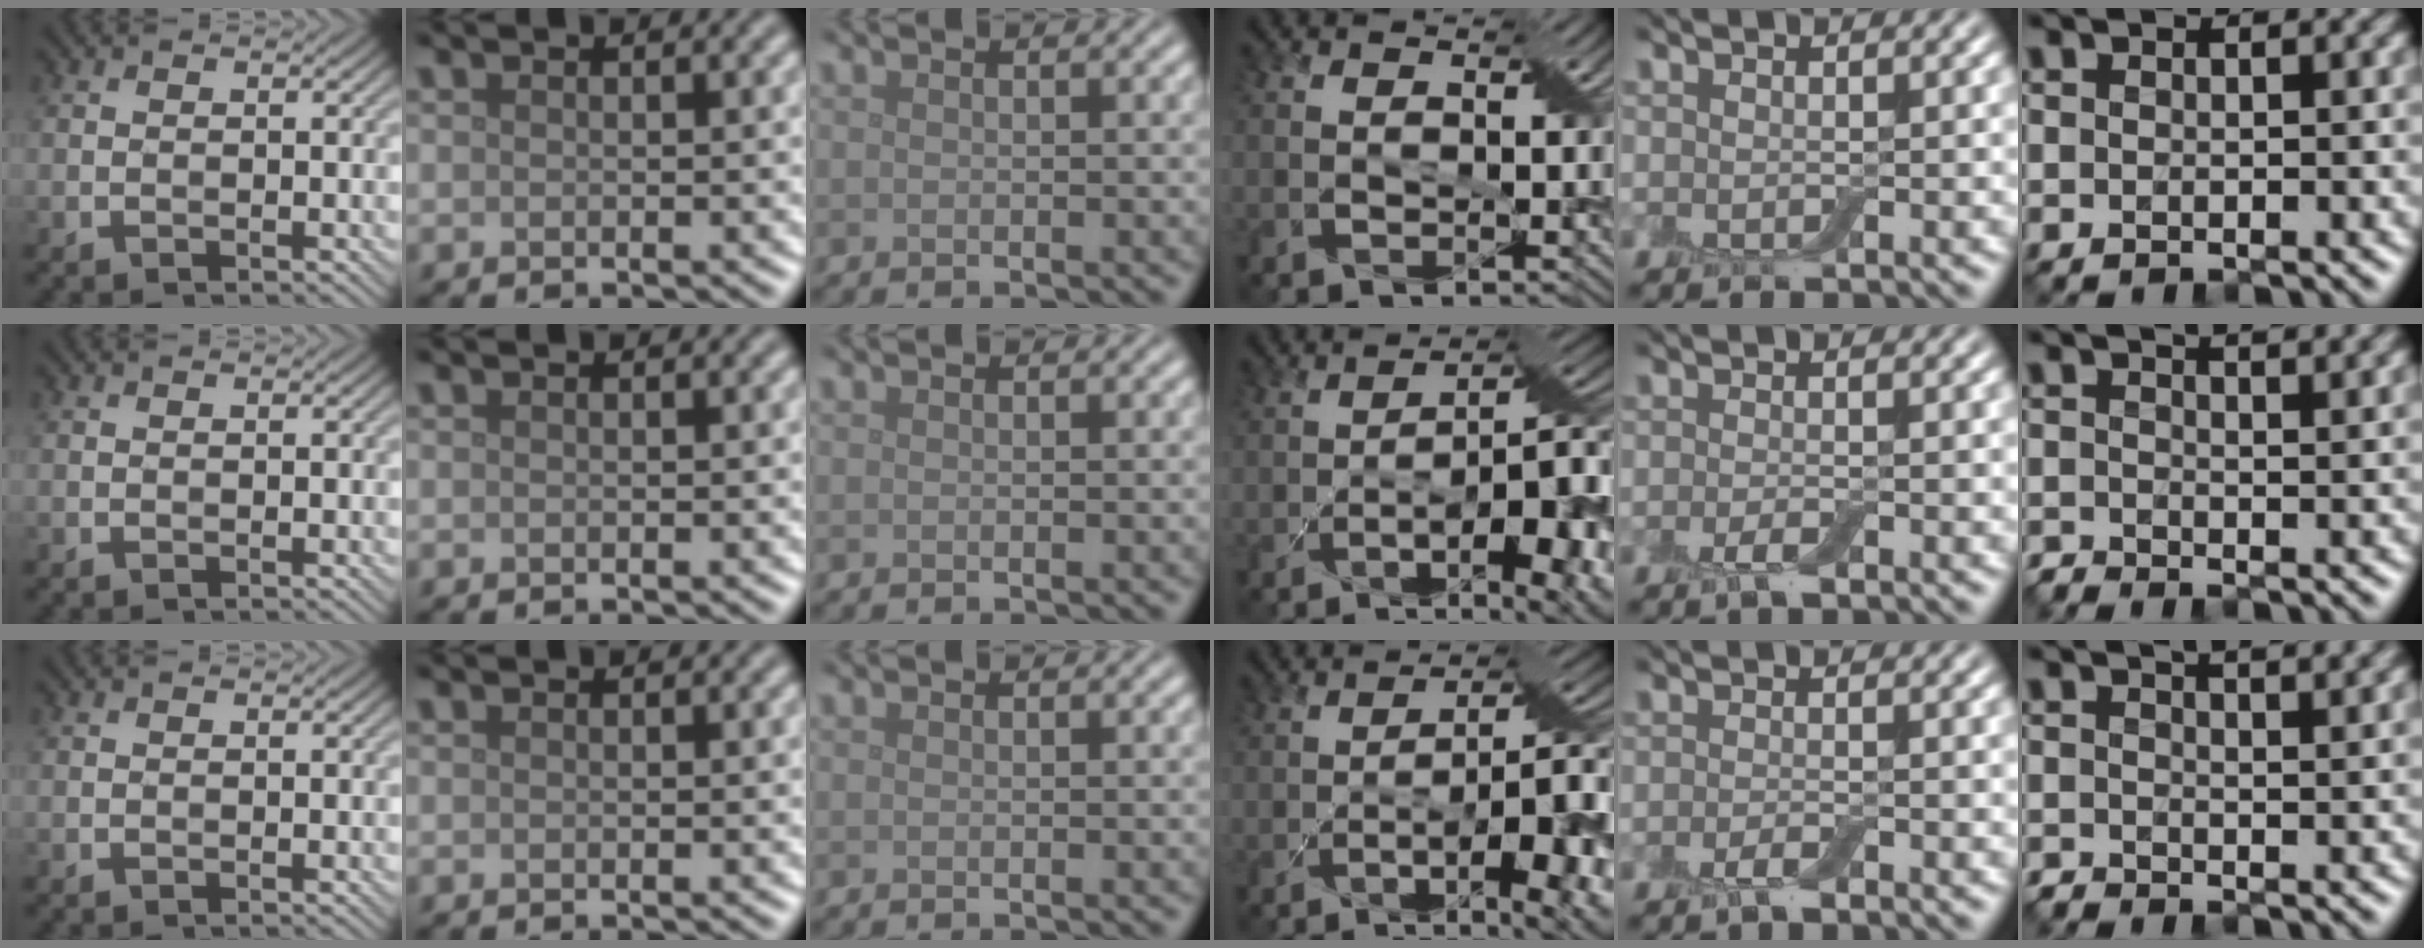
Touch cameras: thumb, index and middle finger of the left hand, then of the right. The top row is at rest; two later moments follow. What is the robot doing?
{"motion": "pour", "object": "bowl"}